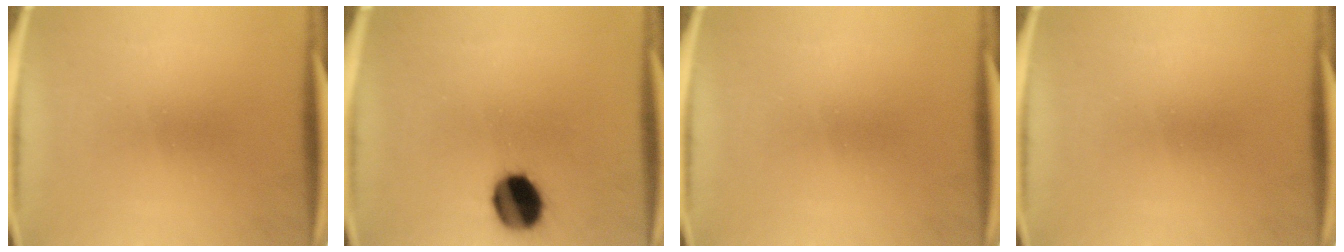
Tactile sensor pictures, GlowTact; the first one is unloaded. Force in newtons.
{"total": 11.5}
{"total": 0.0}
{"total": 0.0}